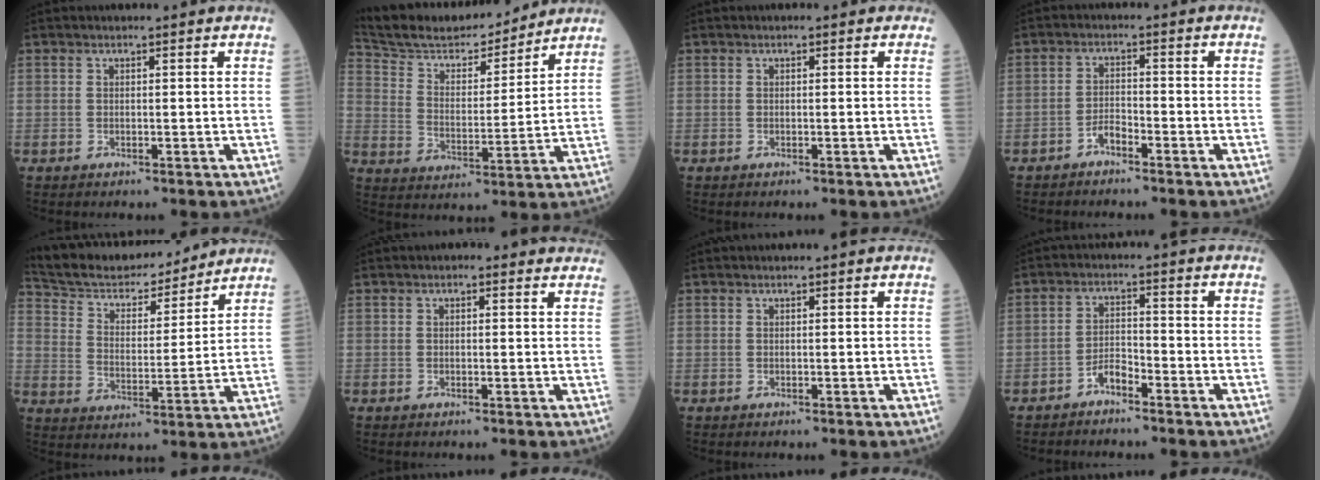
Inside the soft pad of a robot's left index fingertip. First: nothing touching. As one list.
[{"total": 18.3, "force": [17.0, 3.3, 5.9], "torque": [-0.107, 0.012, 0.284]}, {"total": 0.0}, {"total": 2.3, "force": [-1.9, 0.6, 1.2], "torque": [-0.022, 0.002, -0.038]}, {"total": 19.5, "force": [17.9, 4.6, 6.1], "torque": [-0.112, 0.015, 0.285]}, {"total": 2.7, "force": [2.1, 1.2, 1.3], "torque": [-0.008, 0.015, 0.010]}, {"total": 0.0}, {"total": 3.1, "force": [-2.5, 0.9, 1.5], "torque": [-0.028, 0.003, -0.049]}]